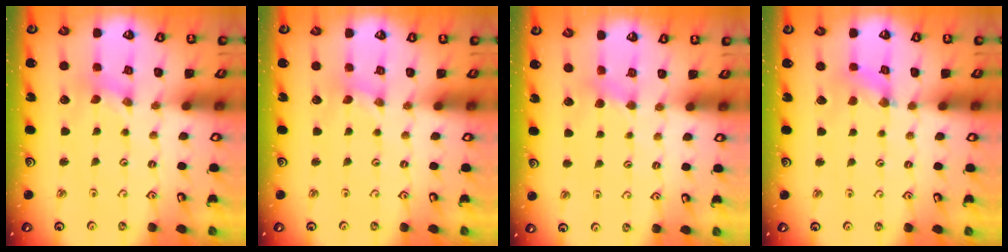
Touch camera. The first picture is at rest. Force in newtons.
{"total": 0.0}
{"total": 4.2, "press": 4.2, "slide": 0.6}
{"total": 1.5, "press": 1.5, "slide": 0.3}